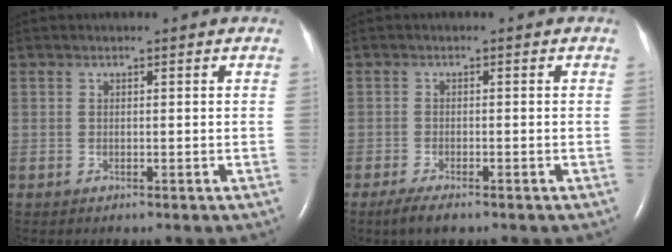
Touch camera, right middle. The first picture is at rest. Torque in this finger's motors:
{"motor_torque": [0.44, -0.31, 0.08, 0.02]}